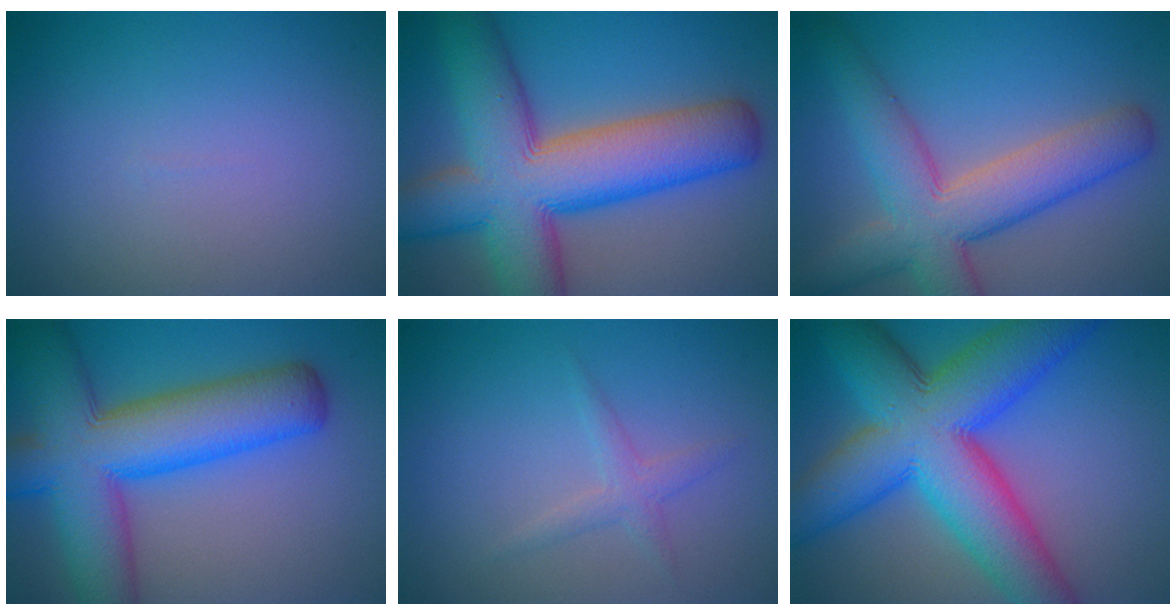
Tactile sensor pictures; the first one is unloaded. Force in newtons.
{"total": 13.6, "press": 13.5, "slide": 0.6}
{"total": 8.1, "press": 8.1, "slide": 0.6}
{"total": 11.9, "press": 11.9, "slide": 0.5}
{"total": 1.6, "press": 1.6, "slide": 0.0}
{"total": 13.8, "press": 13.8, "slide": 0.3}